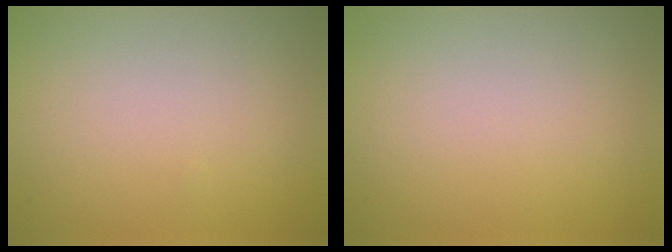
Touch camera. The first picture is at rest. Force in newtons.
{"total": 0.0}